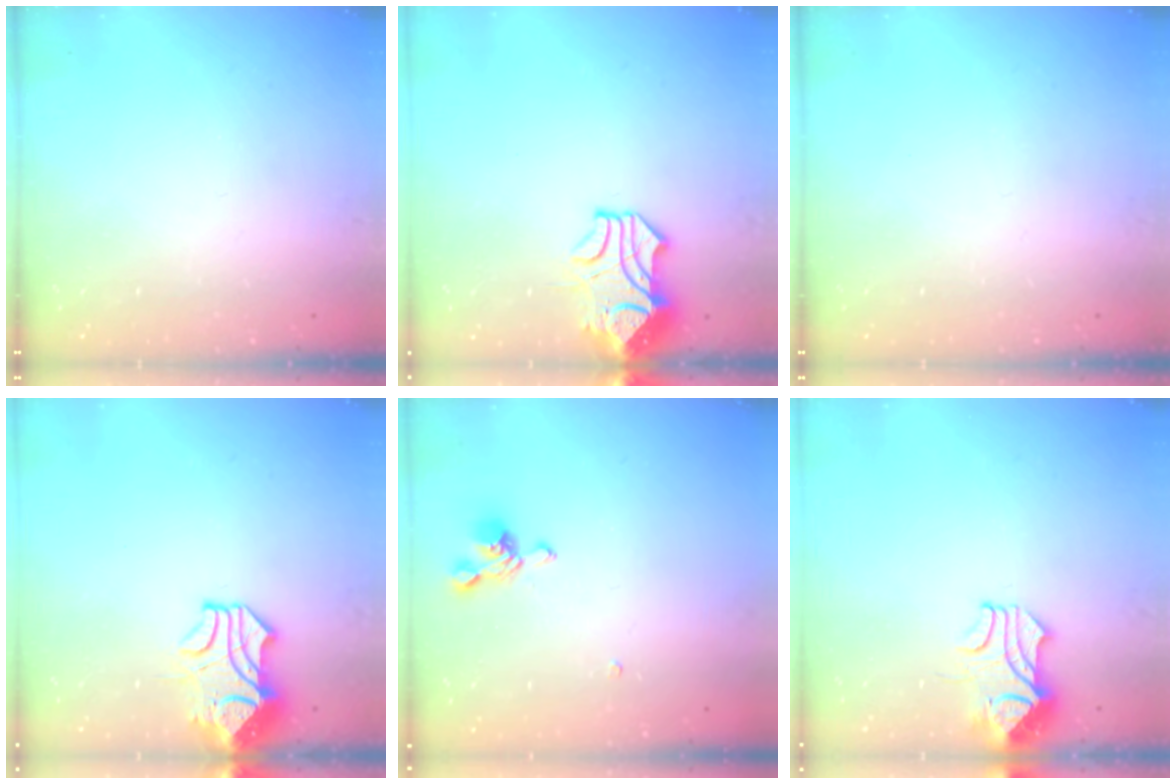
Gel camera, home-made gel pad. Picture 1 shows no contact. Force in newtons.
{"total": 2.2, "press": 1.9, "slide": 1.1}
{"total": 0.0}
{"total": 2.2, "press": 1.9, "slide": 1.1}
{"total": 3.0, "press": 2.9, "slide": 0.6}
{"total": 2.0, "press": 1.8, "slide": 0.9}